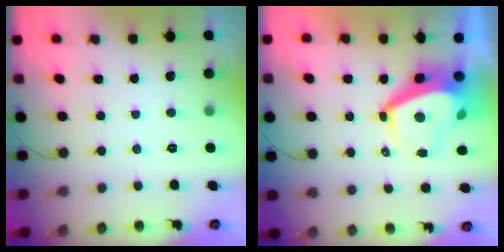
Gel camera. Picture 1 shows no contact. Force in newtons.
{"total": 6.7, "press": 6.7, "slide": 0.5}